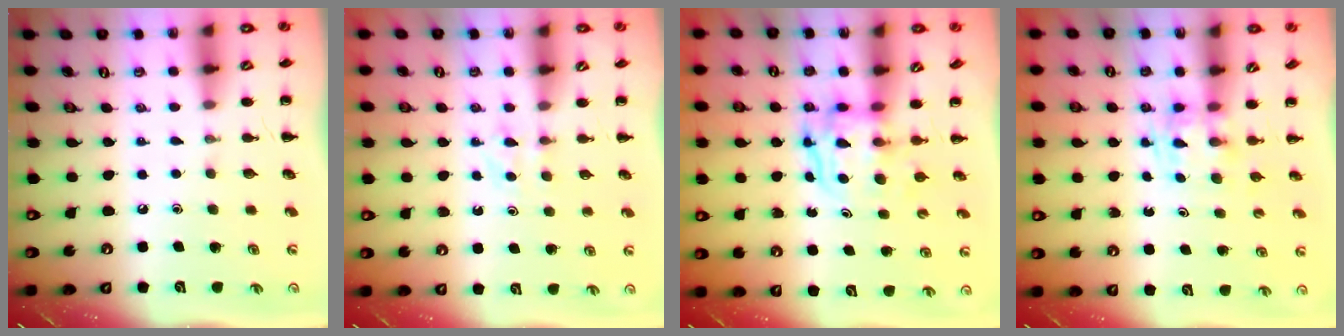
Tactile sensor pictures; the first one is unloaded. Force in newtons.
{"total": 3.1, "press": 2.9, "slide": 1.1}
{"total": 3.7, "press": 3.6, "slide": 0.4}
{"total": 2.4, "press": 2.2, "slide": 1.1}